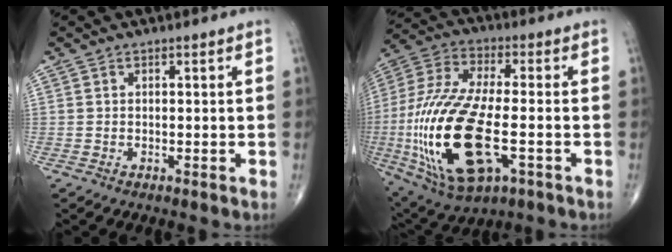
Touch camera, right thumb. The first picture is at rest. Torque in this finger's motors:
{"motor_torque": [2.21, 2.61, 2.69, -0.08, 0.98]}